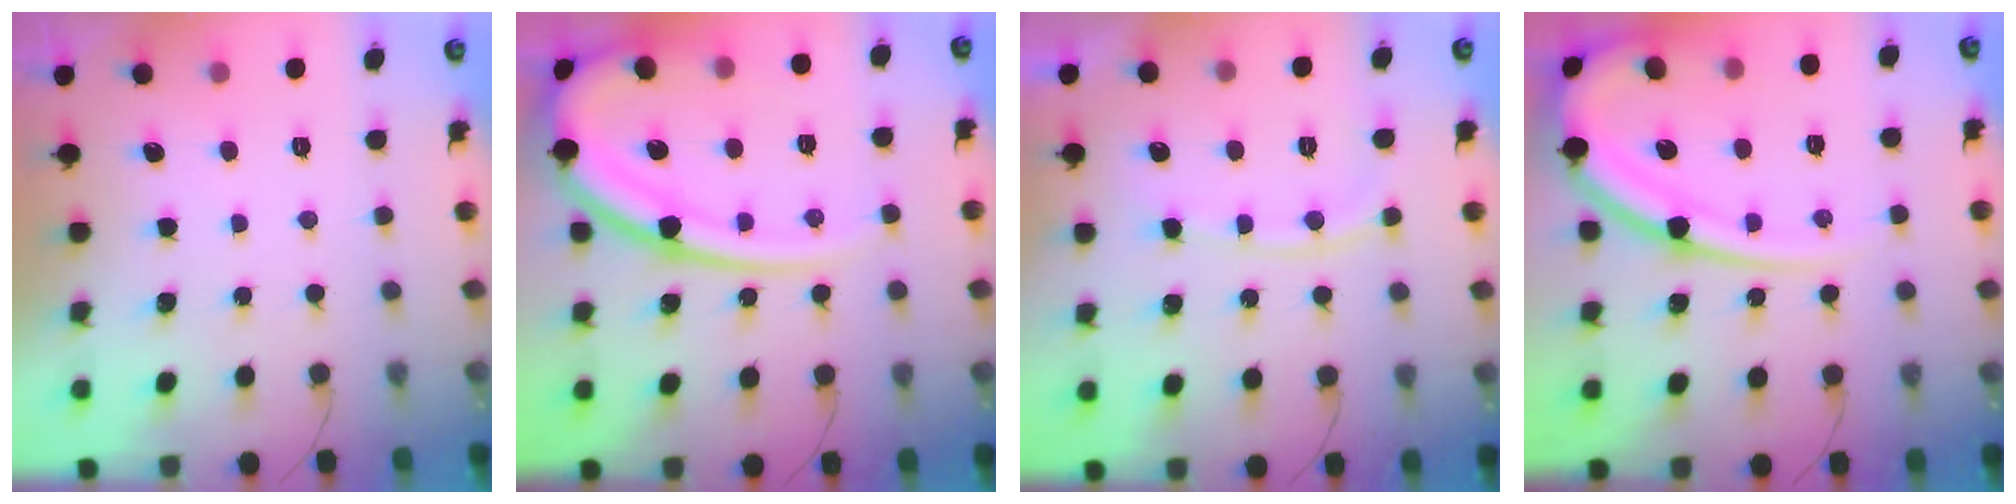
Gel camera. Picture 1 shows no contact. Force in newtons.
{"total": 18.9, "press": 18.8, "slide": 2.3}
{"total": 9.7, "press": 9.7, "slide": 1.3}
{"total": 17.4, "press": 17.3, "slide": 1.7}